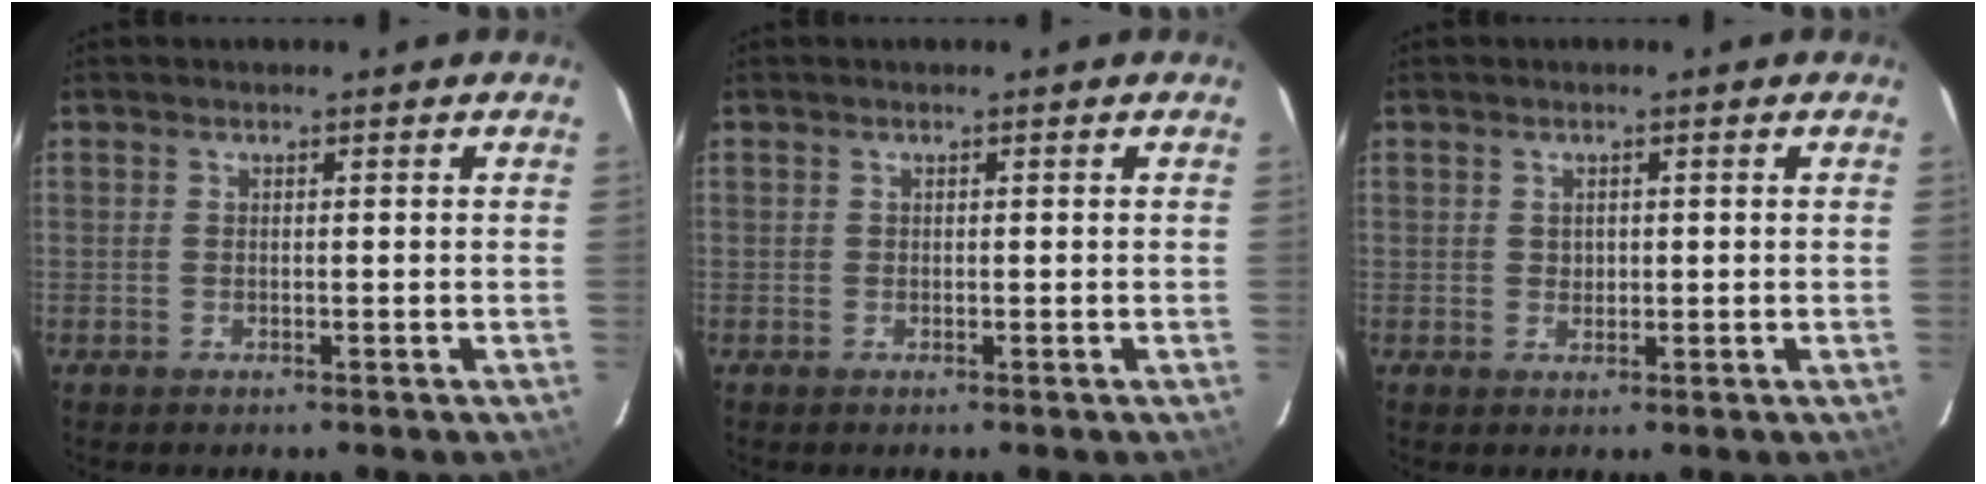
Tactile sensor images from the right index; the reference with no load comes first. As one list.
[{"total": 0.0}, {"total": 1.1, "force": [0.3, 0.9, 0.4], "torque": [-0.005, 0.002, 0.006]}]